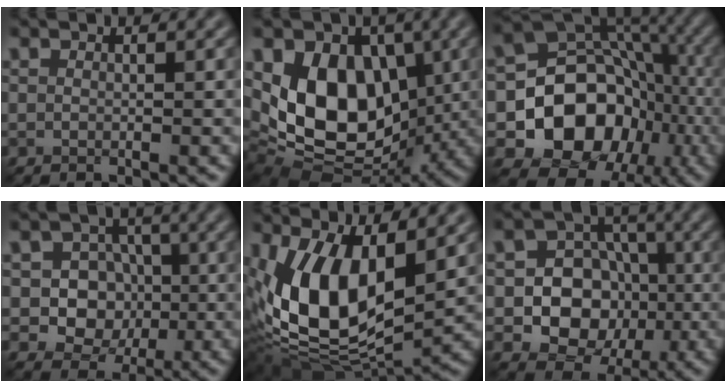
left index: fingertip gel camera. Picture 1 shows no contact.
{"total": 11.9, "force": [1.0, 8.3, 8.5], "torque": [-0.145, -0.022, 0.018]}
{"total": 12.9, "force": [-3.6, 10.3, 6.9], "torque": [-0.116, -0.008, -0.066]}
{"total": 6.3, "force": [-0.6, 5.6, 2.7], "torque": [-0.031, 0.018, -0.033]}
{"total": 11.7, "force": [1.6, 6.2, 9.9], "torque": [-0.198, -0.021, 0.030]}
{"total": 8.5, "force": [-1.7, 7.2, 4.2], "torque": [-0.049, 0.002, -0.057]}